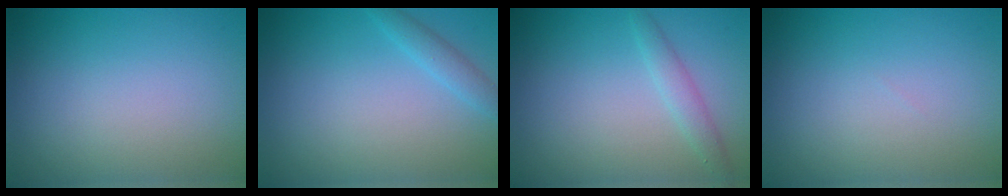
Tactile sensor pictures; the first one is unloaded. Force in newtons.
{"total": 1.5, "press": 1.5, "slide": 0.1}
{"total": 1.5, "press": 1.5, "slide": 0.0}
{"total": 0.0}